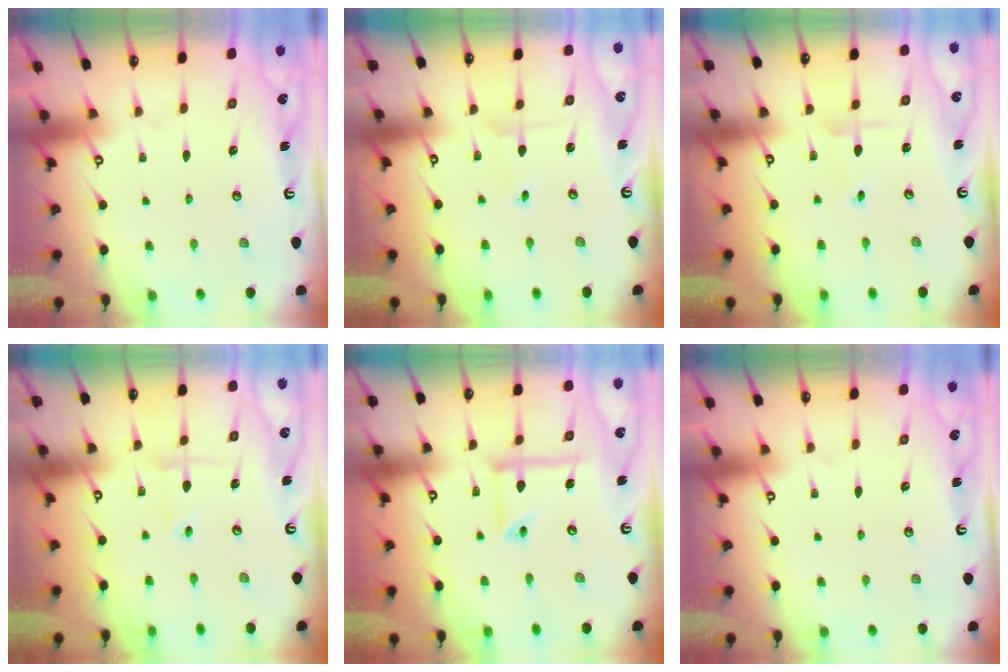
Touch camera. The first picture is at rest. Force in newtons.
{"total": 2.3, "press": 2.3, "slide": 0.2}
{"total": 2.2, "press": 2.2, "slide": 0.2}
{"total": 2.5, "press": 2.5, "slide": 0.3}
{"total": 10.1, "press": 10.0, "slide": 0.9}
{"total": 0.0}